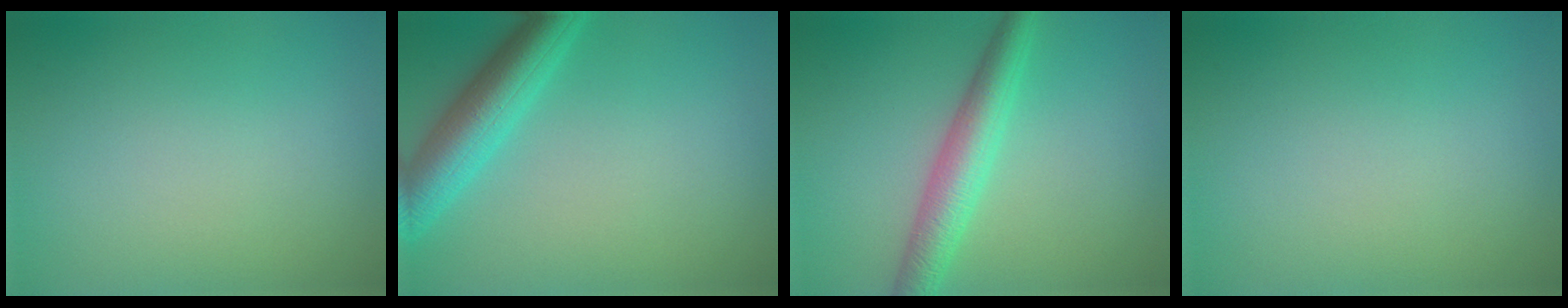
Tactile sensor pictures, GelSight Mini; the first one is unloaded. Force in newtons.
{"total": 5.3, "press": 5.3, "slide": 0.2}
{"total": 4.3, "press": 4.3, "slide": 0.1}
{"total": 0.0}